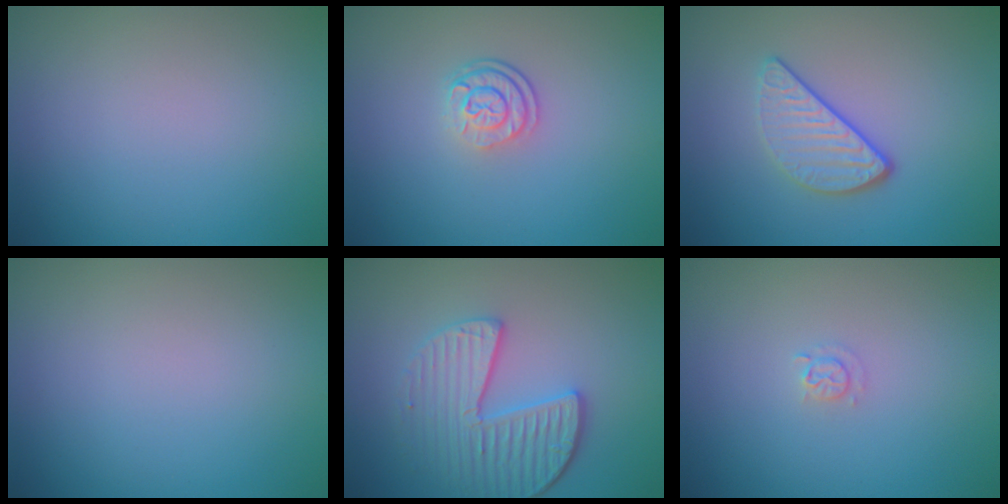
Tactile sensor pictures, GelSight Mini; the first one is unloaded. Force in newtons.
{"total": 2.5, "press": 1.9, "slide": 1.6}
{"total": 3.2, "press": 2.5, "slide": 1.9}
{"total": 0.0}
{"total": 4.2, "press": 3.7, "slide": 2.0}
{"total": 0.9, "press": 0.9, "slide": 0.1}